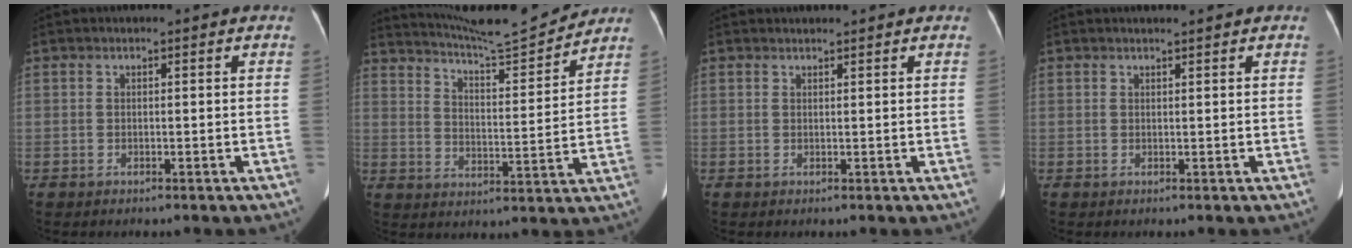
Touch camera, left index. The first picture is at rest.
{"total": 13.6, "force": [13.1, -0.4, 3.6], "torque": [-0.065, -0.011, 0.201]}
{"total": 1.3, "force": [1.3, 0.0, 0.1], "torque": [-0.007, 0.011, 0.023]}
{"total": 1.1, "force": [1.0, -0.1, 0.4], "torque": [-0.007, 0.003, 0.019]}